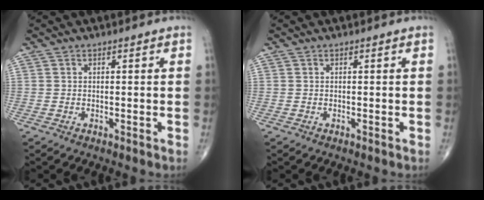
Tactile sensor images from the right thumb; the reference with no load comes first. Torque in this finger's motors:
{"motor_torque": [-0.19, 0.19, -0.15, -0.04, 0.00]}